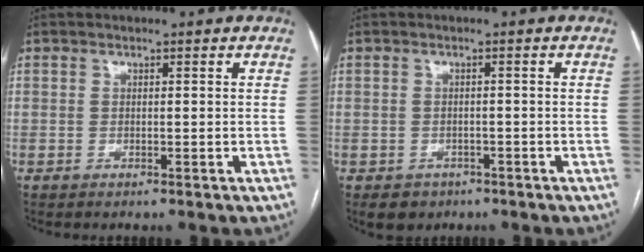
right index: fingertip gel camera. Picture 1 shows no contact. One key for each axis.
{"total": 3.5, "fx": -2.3, "fy": 2.6, "fz": 0.7, "tx": -0.010, "ty": 0.003, "tz": -0.029}